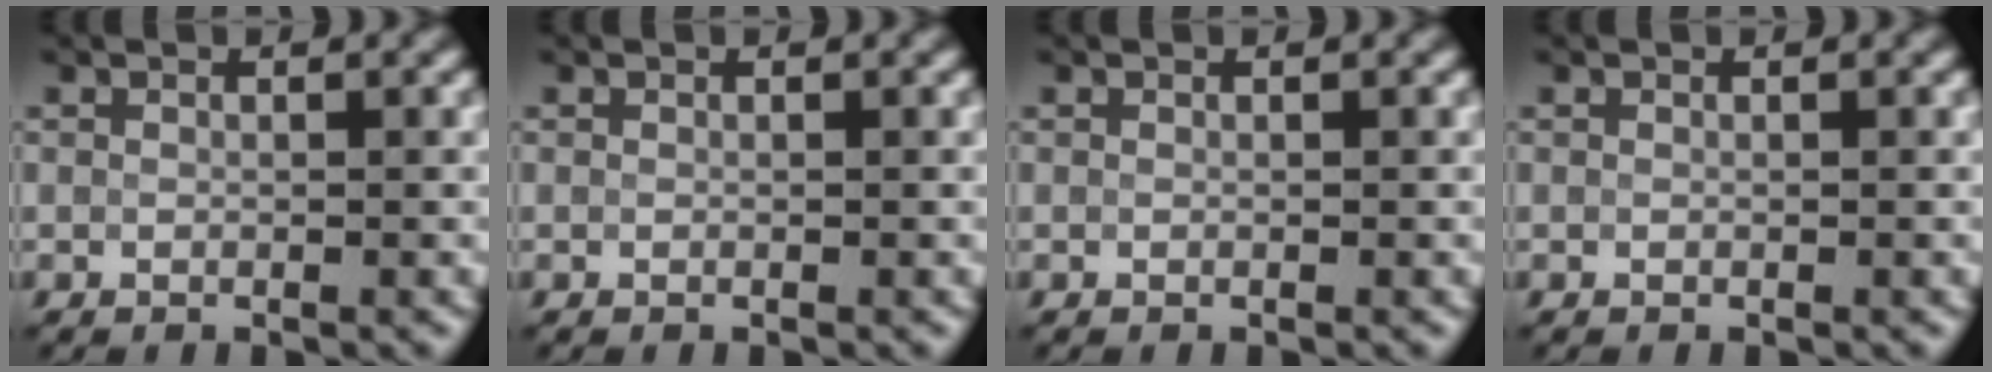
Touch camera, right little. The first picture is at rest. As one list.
[{"total": 0.0}, {"total": 0.0}, {"total": 0.0}]